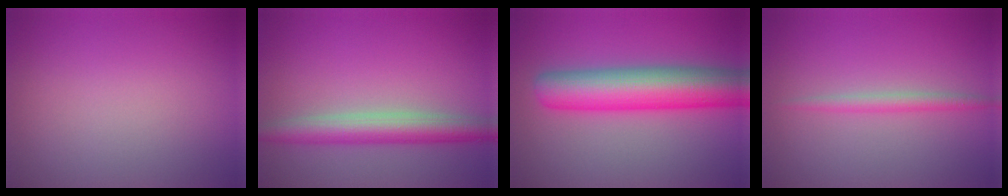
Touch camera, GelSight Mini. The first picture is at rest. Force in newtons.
{"total": 4.6, "press": 4.6, "slide": 0.1}
{"total": 9.0, "press": 9.0, "slide": 0.2}
{"total": 1.7, "press": 1.7, "slide": 0.1}